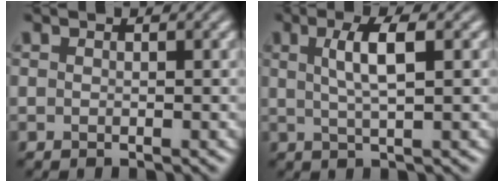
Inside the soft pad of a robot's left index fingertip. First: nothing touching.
{"total": 3.7, "force": [1.0, 0.9, 3.5], "torque": [-0.060, 0.005, 0.016]}